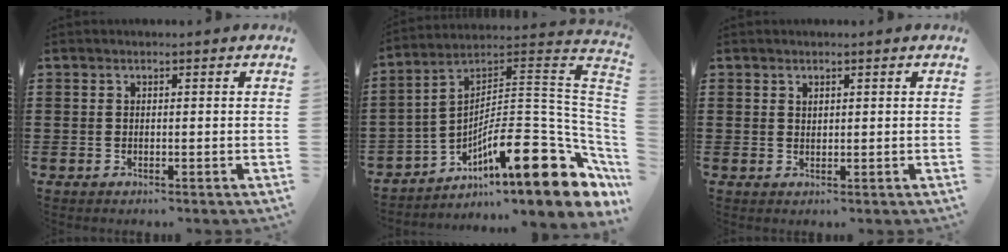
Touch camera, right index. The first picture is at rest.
{"total": 16.2, "force": [-7.2, 5.1, 13.6], "torque": [-0.203, 0.001, -0.123]}
{"total": 0.9, "force": [0.8, 0.4, 0.2], "torque": [-0.005, 0.002, 0.015]}